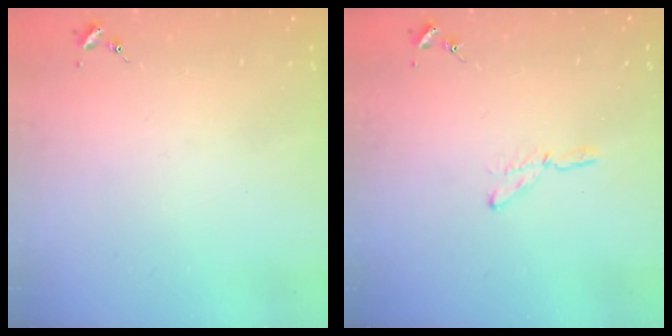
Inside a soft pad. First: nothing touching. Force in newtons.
{"total": 3.7, "press": 3.6, "slide": 0.4}